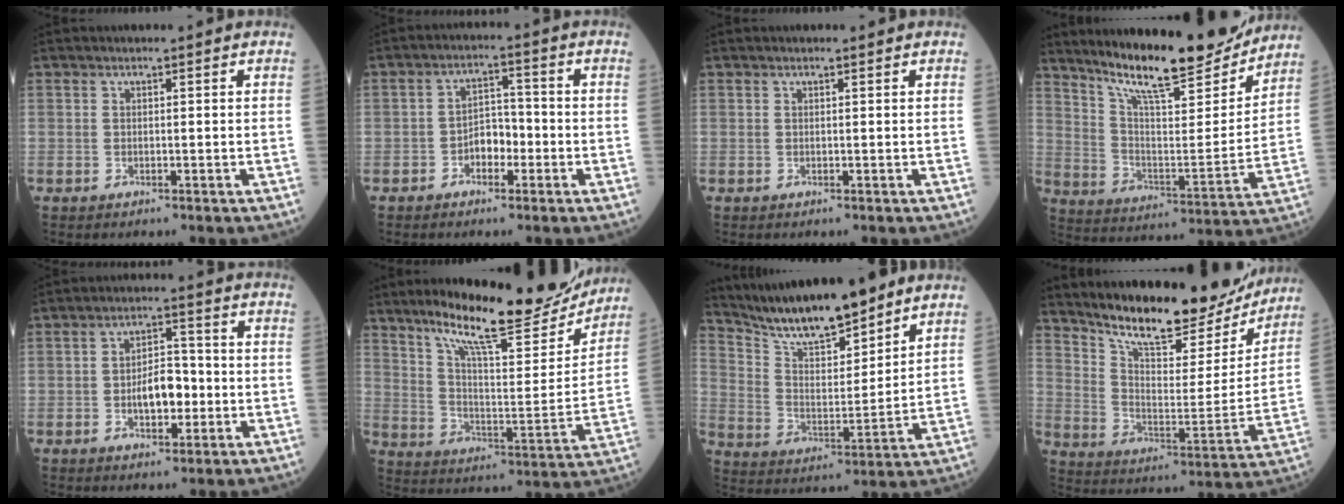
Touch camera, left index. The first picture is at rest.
{"total": 4.3, "force": [-1.8, 2.5, 3.0], "torque": [-0.049, 0.012, -0.037]}
{"total": 0.0}
{"total": 19.0, "force": [16.6, 2.0, 8.9], "torque": [-0.146, -0.027, 0.262]}
{"total": 6.2, "force": [-1.4, 3.1, 5.3], "torque": [-0.093, 0.012, -0.021]}
{"total": 21.2, "force": [17.8, 2.9, 11.1], "torque": [-0.173, -0.024, 0.266]}
{"total": 15.1, "force": [13.0, 2.3, 7.4], "torque": [-0.132, 0.001, 0.234]}
{"total": 20.4, "force": [18.0, 5.2, 8.0], "torque": [-0.127, -0.024, 0.268]}